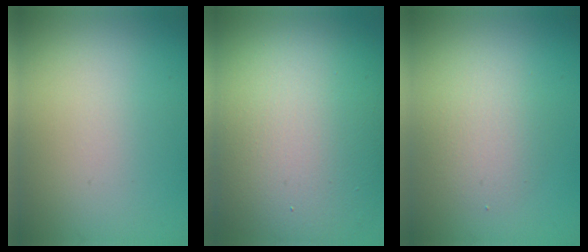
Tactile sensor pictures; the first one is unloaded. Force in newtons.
{"total": 14.5, "press": 14.5, "slide": 1.0}
{"total": 2.2, "press": 2.2, "slide": 0.2}